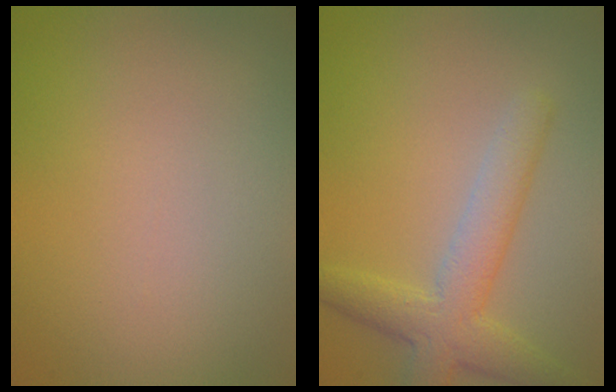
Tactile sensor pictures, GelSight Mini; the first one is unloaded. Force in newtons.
{"total": 4.5, "press": 4.5, "slide": 0.1}